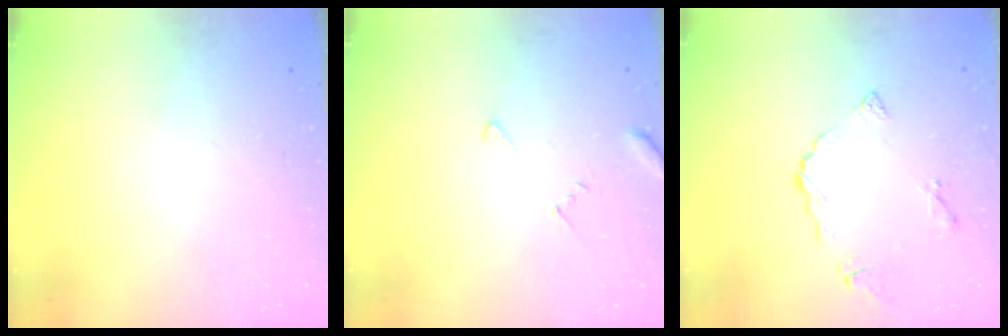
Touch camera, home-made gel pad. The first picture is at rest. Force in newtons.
{"total": 2.8, "press": 2.8, "slide": 0.2}
{"total": 7.2, "press": 7.1, "slide": 0.8}